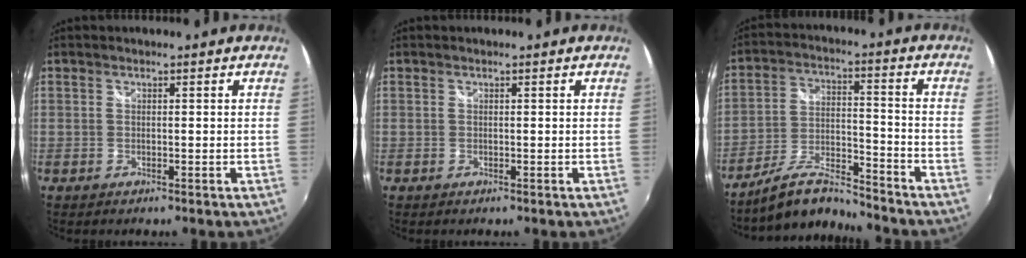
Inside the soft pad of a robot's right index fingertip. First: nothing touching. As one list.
[{"total": 0.0}, {"total": 10.0, "force": [-9.5, 1.1, 2.9], "torque": [-0.066, 0.013, -0.175]}]